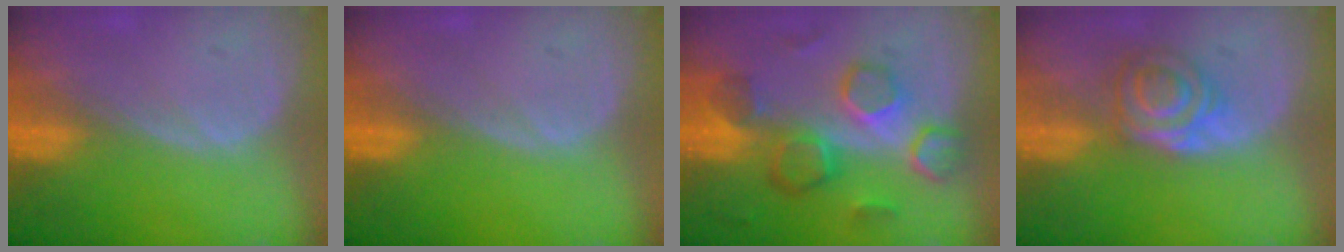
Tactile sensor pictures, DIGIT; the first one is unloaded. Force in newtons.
{"total": 0.0}
{"total": 9.4, "press": 8.8, "slide": 3.4}
{"total": 5.6, "press": 5.3, "slide": 1.8}